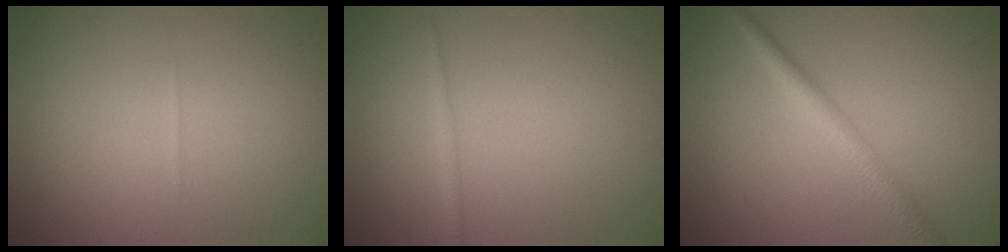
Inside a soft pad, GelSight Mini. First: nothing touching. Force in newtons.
{"total": 0.7, "press": 0.7, "slide": 0.1}
{"total": 2.9, "press": 2.9, "slide": 0.0}